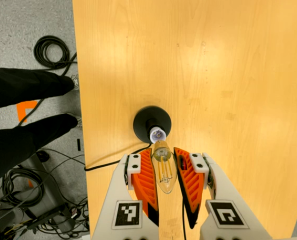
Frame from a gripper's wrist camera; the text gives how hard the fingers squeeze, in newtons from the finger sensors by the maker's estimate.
{"total": 16.5, "left": 16.8, "right": 16.3}